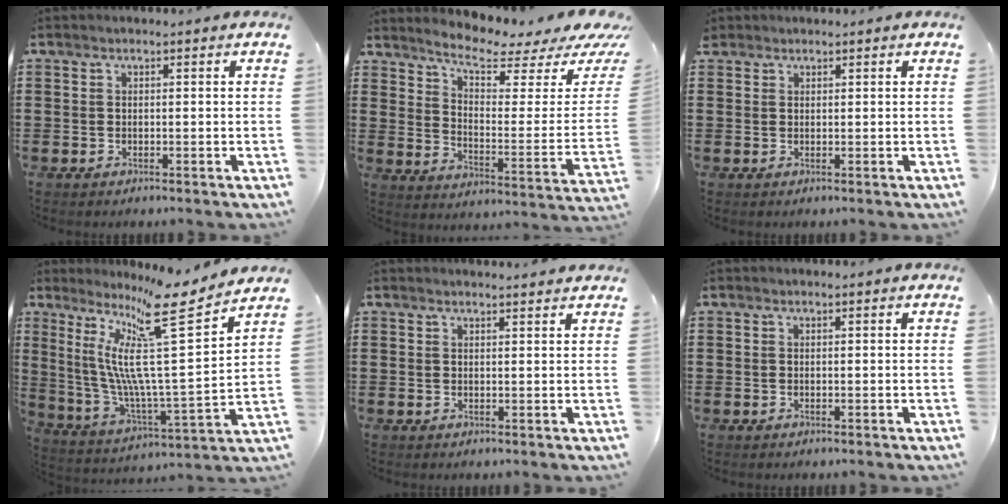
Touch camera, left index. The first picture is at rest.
{"total": 6.2, "force": [5.2, 1.2, 3.2], "torque": [-0.076, -0.042, 0.082]}
{"total": 1.1, "force": [0.9, 0.6, 0.2], "torque": [-0.006, 0.004, 0.017]}
{"total": 14.2, "force": [9.3, 0.4, 10.8], "torque": [-0.229, -0.077, 0.140]}
{"total": 1.5, "force": [1.5, -0.1, 0.3], "torque": [-0.008, 0.000, 0.030]}
{"total": 0.0}